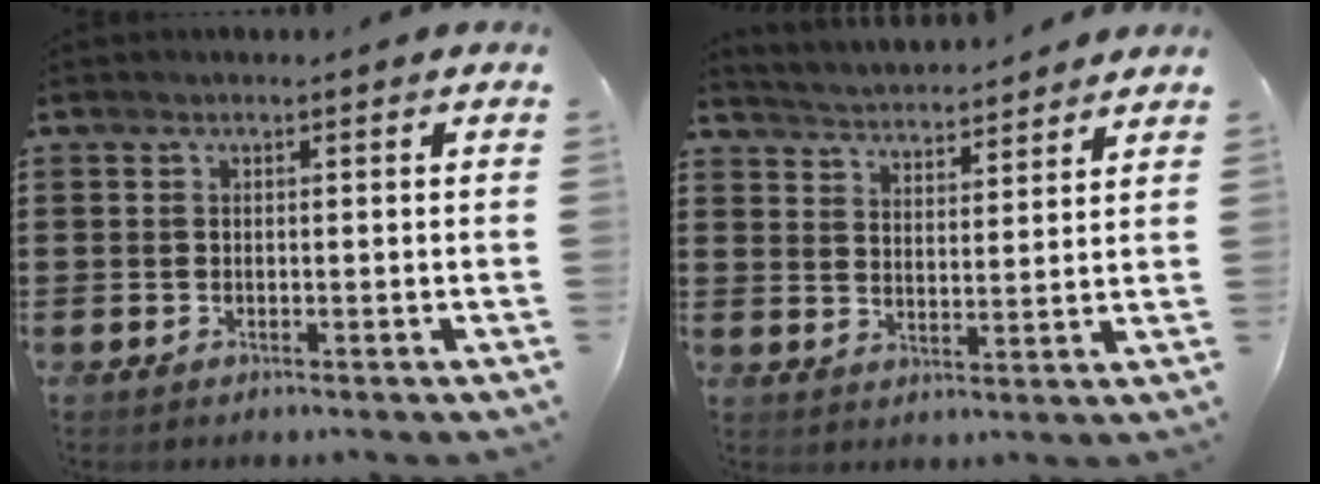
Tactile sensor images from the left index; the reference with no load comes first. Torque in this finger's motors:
{"motor_torque": [1.11, -1.03, 0.29, 0.10]}